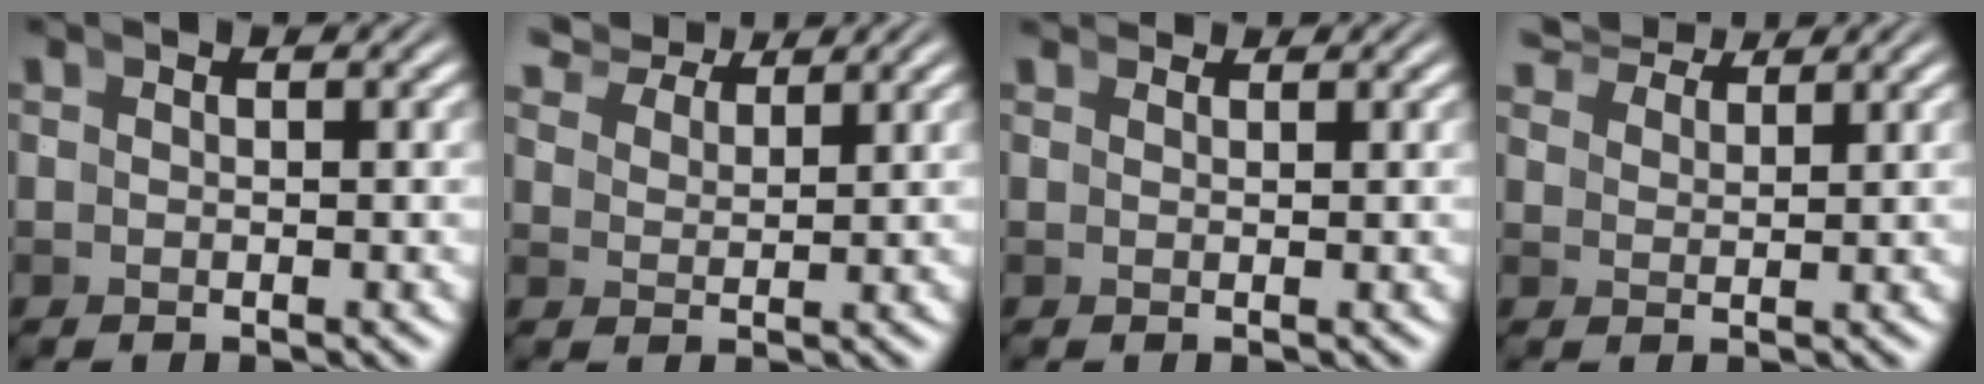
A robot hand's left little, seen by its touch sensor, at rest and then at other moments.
{"total": 5.0, "force": [4.7, 1.0, 1.4], "torque": [-0.014, 0.022, 0.075]}
{"total": 1.7, "force": [1.7, -0.1, 0.2], "torque": [0.009, 0.010, 0.026]}
{"total": 4.2, "force": [4.1, 0.1, 0.9], "torque": [-0.002, 0.021, 0.068]}